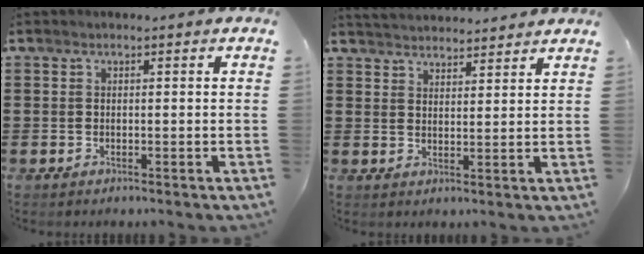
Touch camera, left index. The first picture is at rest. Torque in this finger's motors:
{"motor_torque": [0.19, -0.20, 0.17, 0.06]}